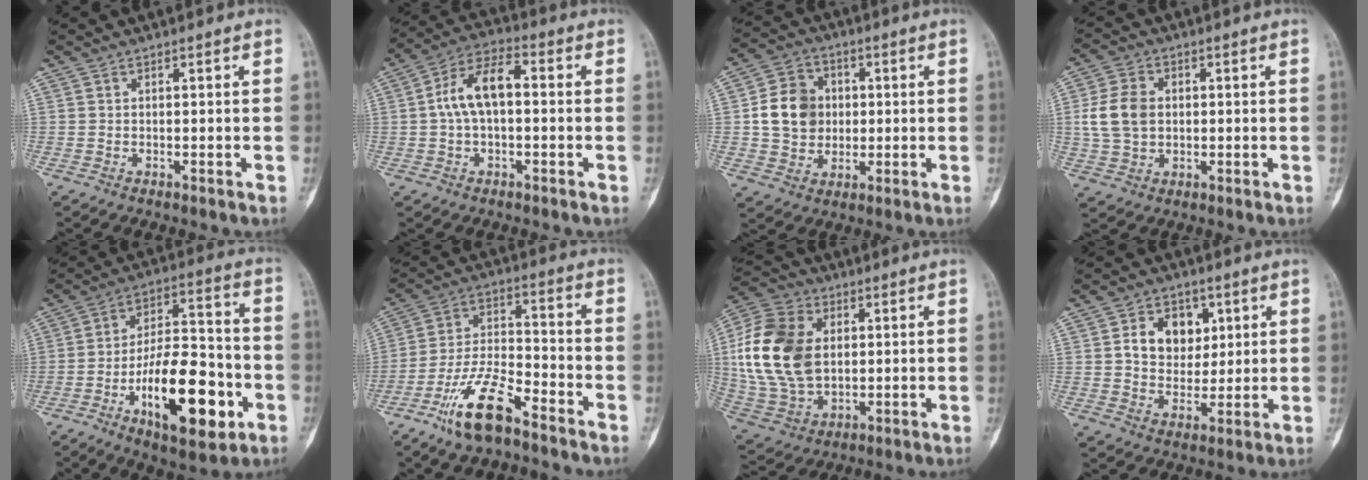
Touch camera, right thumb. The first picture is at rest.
{"total": 9.8, "force": [0.3, 5.2, 8.3], "torque": [-0.160, 0.034, -0.001]}
{"total": 11.0, "force": [0.7, 9.5, 5.5], "torque": [-0.069, 0.007, 0.012]}
{"total": 8.4, "force": [0.7, 6.2, 5.6], "torque": [-0.103, 0.005, 0.016]}
{"total": 20.6, "force": [-7.5, 8.7, 17.1], "torque": [-0.257, 0.036, -0.114]}
{"total": 13.1, "force": [-8.5, 4.3, 8.9], "torque": [-0.179, 0.056, -0.162]}
{"total": 19.9, "force": [2.5, 13.8, 14.2], "torque": [-0.281, -0.001, 0.054]}
{"total": 9.8, "force": [2.8, 7.6, 5.4], "torque": [-0.047, -0.008, 0.051]}